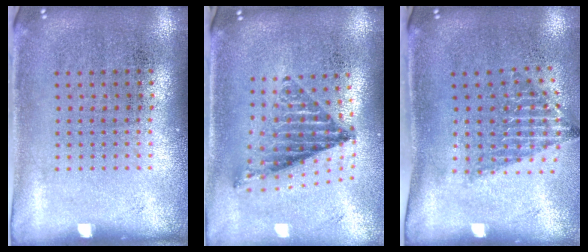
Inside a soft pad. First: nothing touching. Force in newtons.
{"total": 1.1, "press": 1.0, "slide": 0.5}
{"total": 1.5, "press": 1.1, "slide": 1.0}